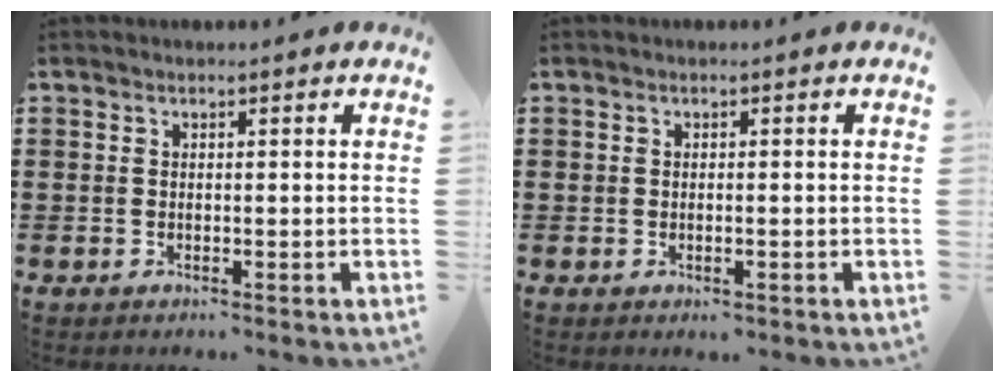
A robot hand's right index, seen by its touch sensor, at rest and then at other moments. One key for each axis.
{"total": 0.8, "fx": -0.3, "fy": 0.5, "fz": 0.6, "tx": -0.013, "ty": 0.000, "tz": -0.005}